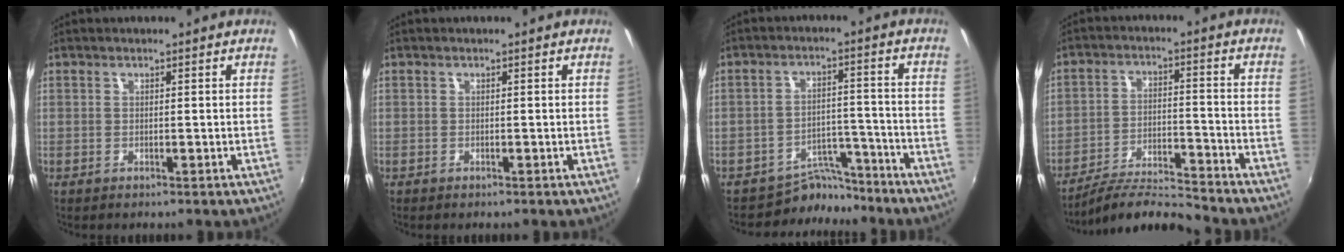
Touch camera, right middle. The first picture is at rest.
{"total": 0.0}
{"total": 6.8, "force": [-6.3, 2.5, -0.1], "torque": [0.001, 0.026, -0.098]}
{"total": 9.5, "force": [-9.3, -0.2, 2.0], "torque": [-0.054, 0.003, -0.165]}